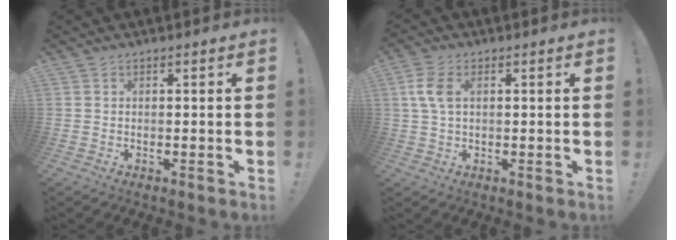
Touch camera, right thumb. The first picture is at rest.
{"total": 6.5, "force": [1.5, 4.0, 5.0], "torque": [-0.104, 0.006, 0.029]}